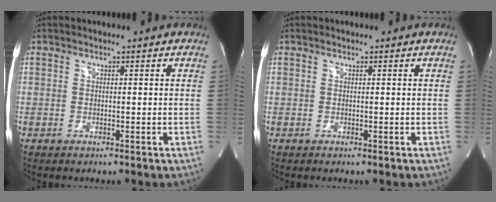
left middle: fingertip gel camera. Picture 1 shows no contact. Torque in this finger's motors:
{"motor_torque": [0.04, 0.17, 0.13, 0.00]}